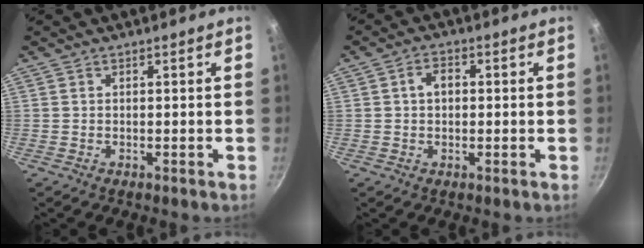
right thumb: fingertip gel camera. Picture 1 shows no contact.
{"total": 3.5, "force": [0.4, 2.5, 2.5], "torque": [-0.029, 0.010, 0.002]}